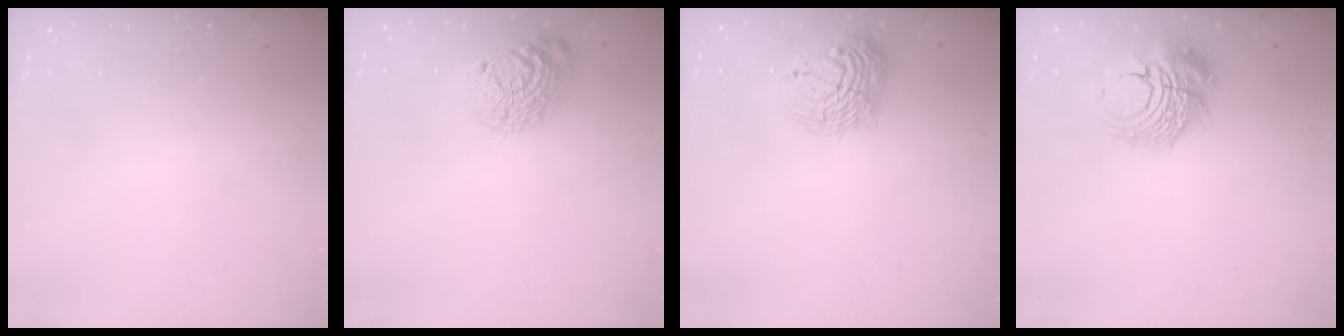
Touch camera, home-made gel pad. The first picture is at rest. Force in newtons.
{"total": 15.6, "press": 15.5, "slide": 1.1}
{"total": 12.1, "press": 12.0, "slide": 1.5}
{"total": 11.2, "press": 11.1, "slide": 1.5}